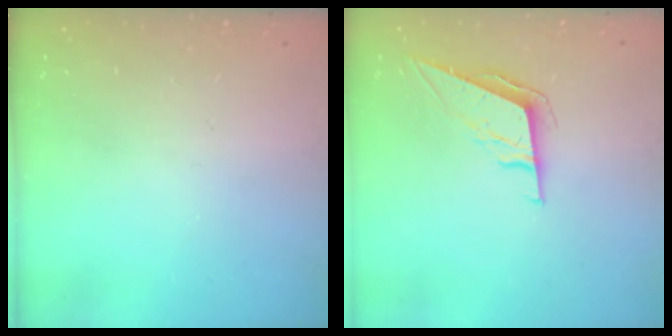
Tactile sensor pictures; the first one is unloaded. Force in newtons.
{"total": 7.4, "press": 7.1, "slide": 2.2}